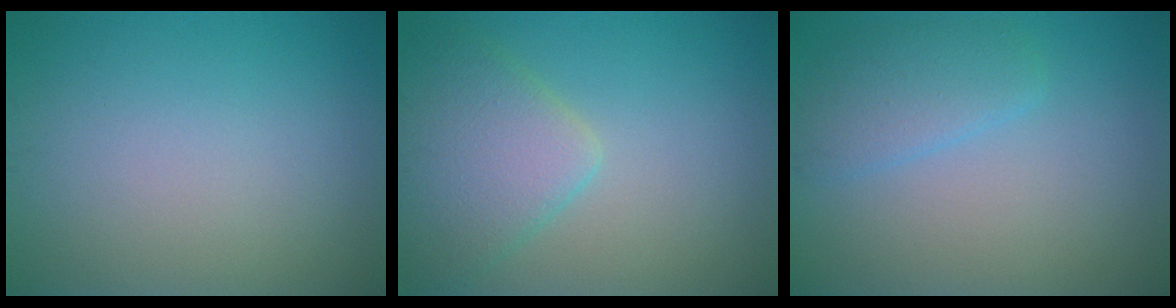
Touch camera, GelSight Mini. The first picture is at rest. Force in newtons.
{"total": 5.0, "press": 5.0, "slide": 0.2}
{"total": 2.7, "press": 2.7, "slide": 0.1}